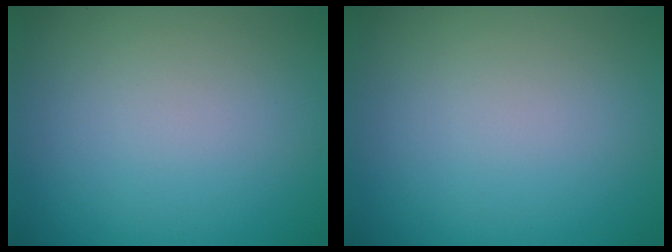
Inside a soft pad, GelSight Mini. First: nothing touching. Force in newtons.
{"total": 0.0}